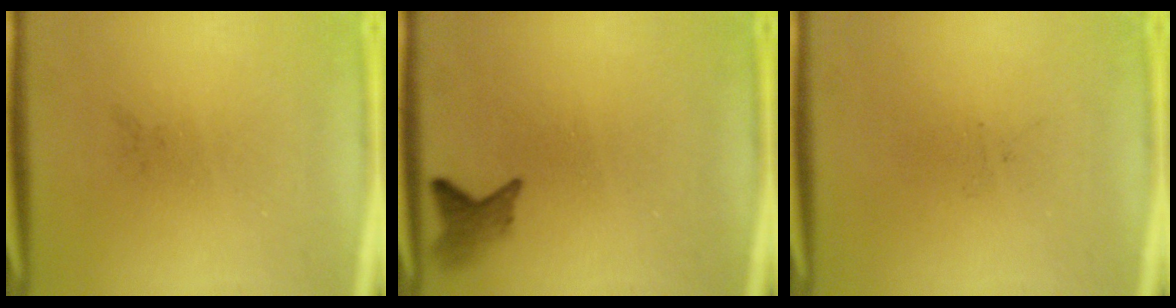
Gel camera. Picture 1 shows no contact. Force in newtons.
{"total": 2.4}
{"total": 0.0}